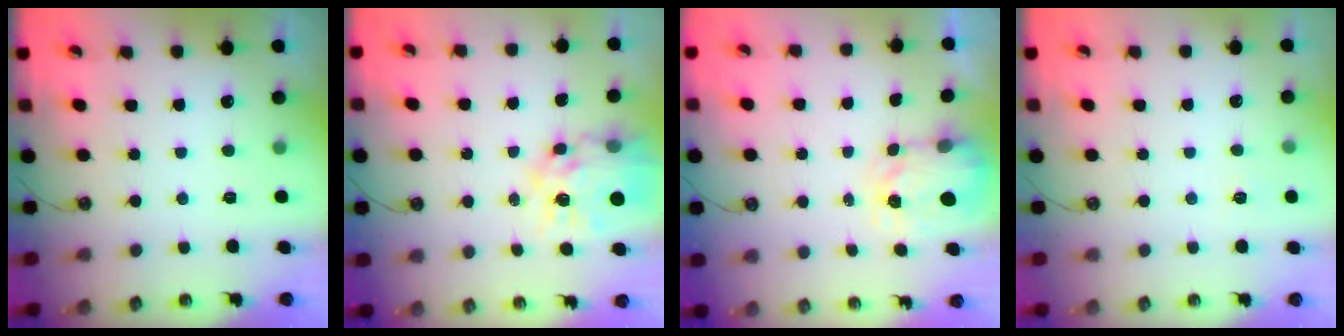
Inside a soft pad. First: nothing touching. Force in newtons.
{"total": 15.1, "press": 15.0, "slide": 1.4}
{"total": 3.5, "press": 3.5, "slide": 0.4}
{"total": 2.7, "press": 2.6, "slide": 0.3}